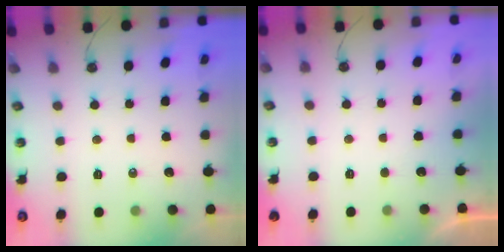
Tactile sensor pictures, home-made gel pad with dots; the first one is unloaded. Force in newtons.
{"total": 0.7, "press": 0.4, "slide": 0.5}